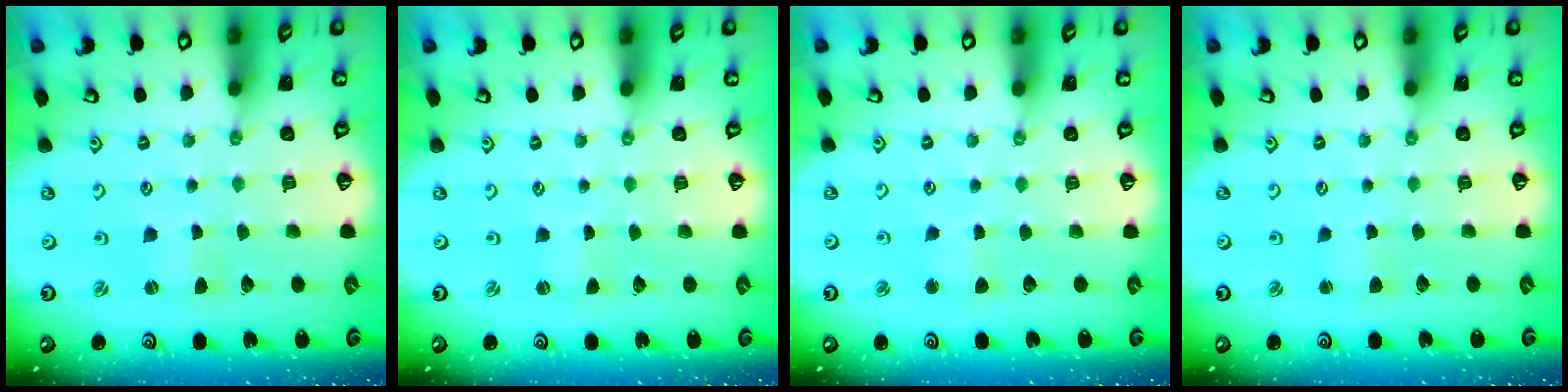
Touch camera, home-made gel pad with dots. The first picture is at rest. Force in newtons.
{"total": 0.0}
{"total": 2.5, "press": 2.4, "slide": 0.3}
{"total": 2.7, "press": 2.6, "slide": 0.4}